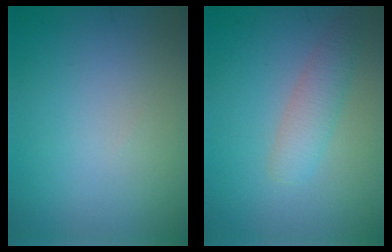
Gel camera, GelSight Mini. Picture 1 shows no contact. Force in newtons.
{"total": 2.7, "press": 2.7, "slide": 0.1}